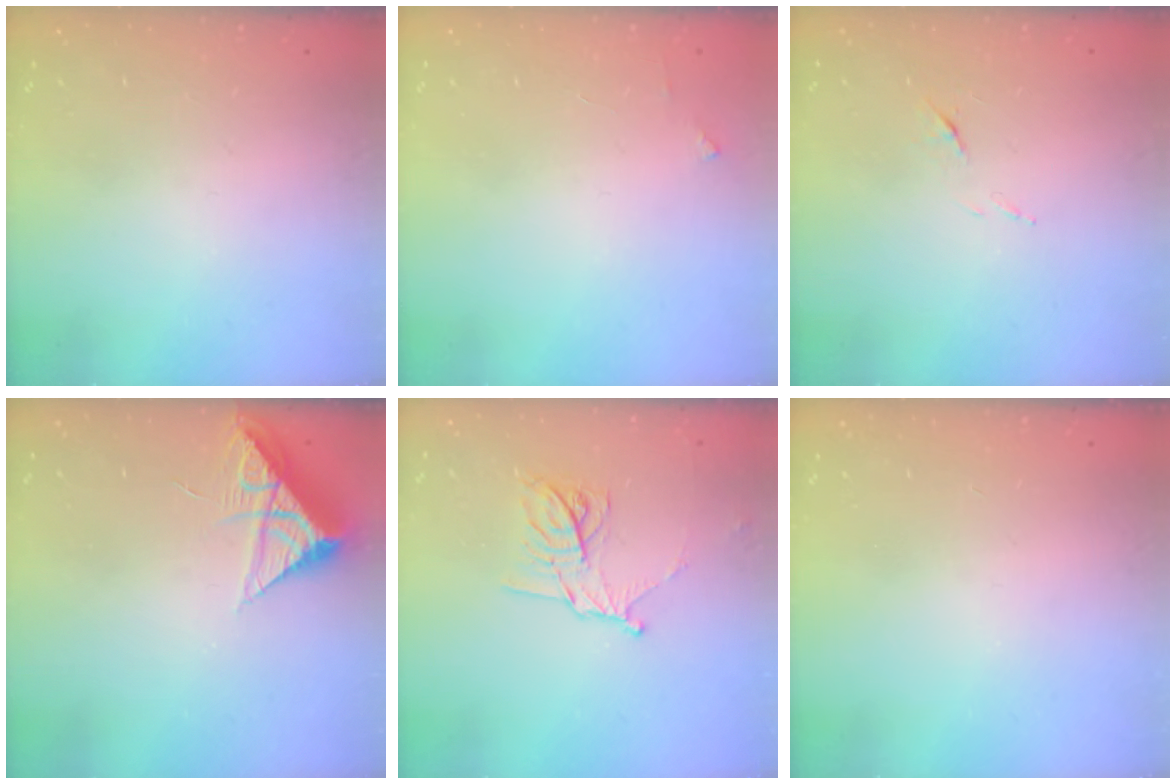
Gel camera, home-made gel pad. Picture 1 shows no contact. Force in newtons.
{"total": 2.6, "press": 2.6, "slide": 0.2}
{"total": 6.1, "press": 6.0, "slide": 0.7}
{"total": 8.5, "press": 8.5, "slide": 0.5}
{"total": 11.3, "press": 11.3, "slide": 0.7}
{"total": 0.0}